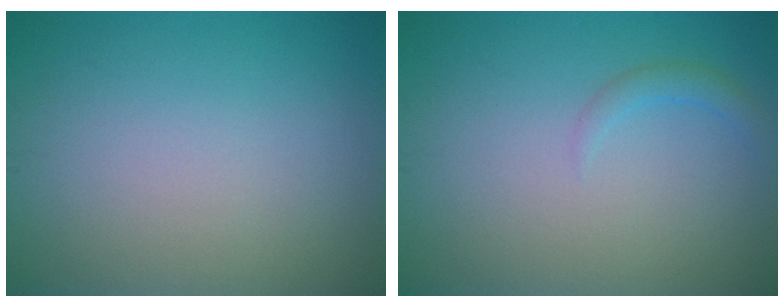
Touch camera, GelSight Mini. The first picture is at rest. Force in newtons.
{"total": 1.1, "press": 1.1, "slide": 0.1}